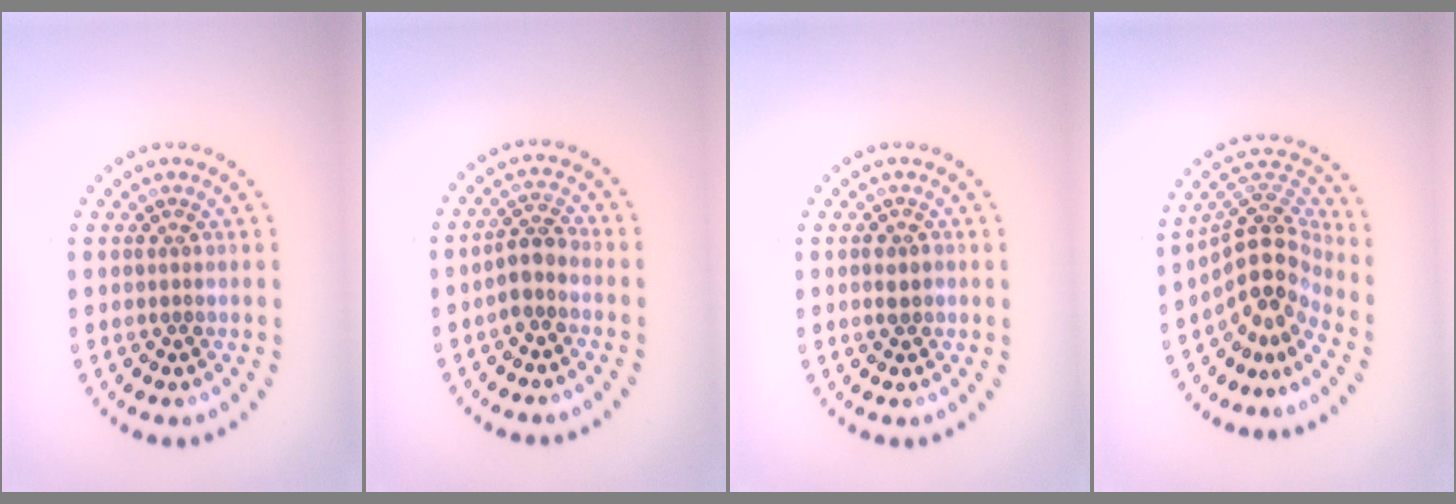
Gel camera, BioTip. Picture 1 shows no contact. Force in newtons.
{"total": 2.3, "press": 1.9, "slide": 1.4}
{"total": 1.2, "press": 1.2, "slide": 0.2}
{"total": 5.1, "press": 3.6, "slide": 3.5}